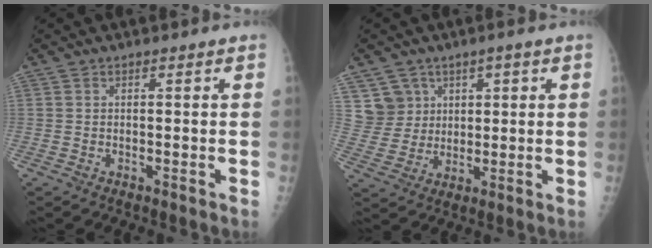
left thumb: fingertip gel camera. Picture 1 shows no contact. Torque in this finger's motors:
{"motor_torque": [0.49, 0.68, 0.37, -0.01, 0.20]}